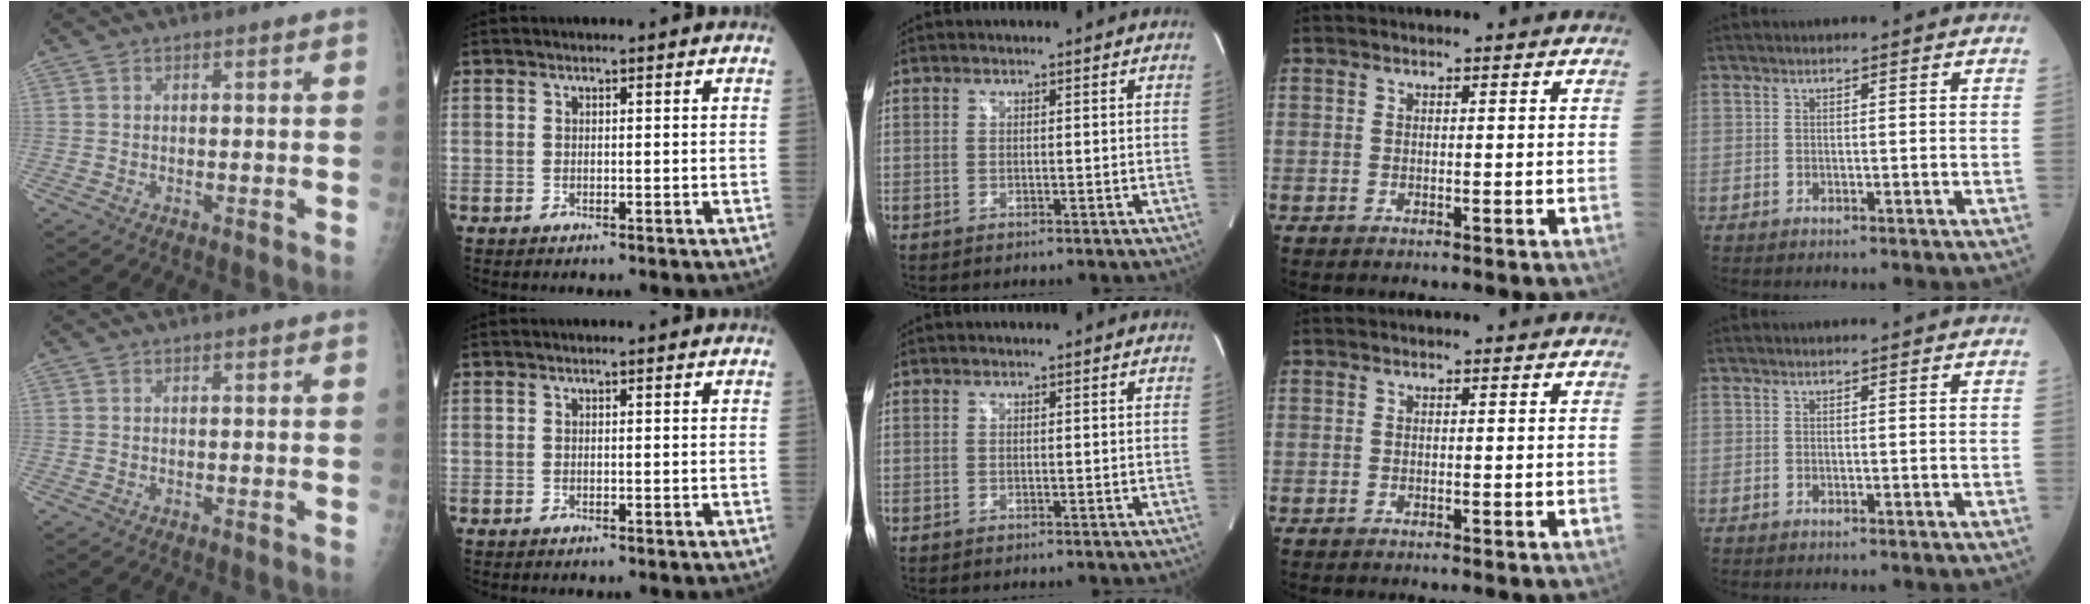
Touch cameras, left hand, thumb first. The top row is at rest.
{}